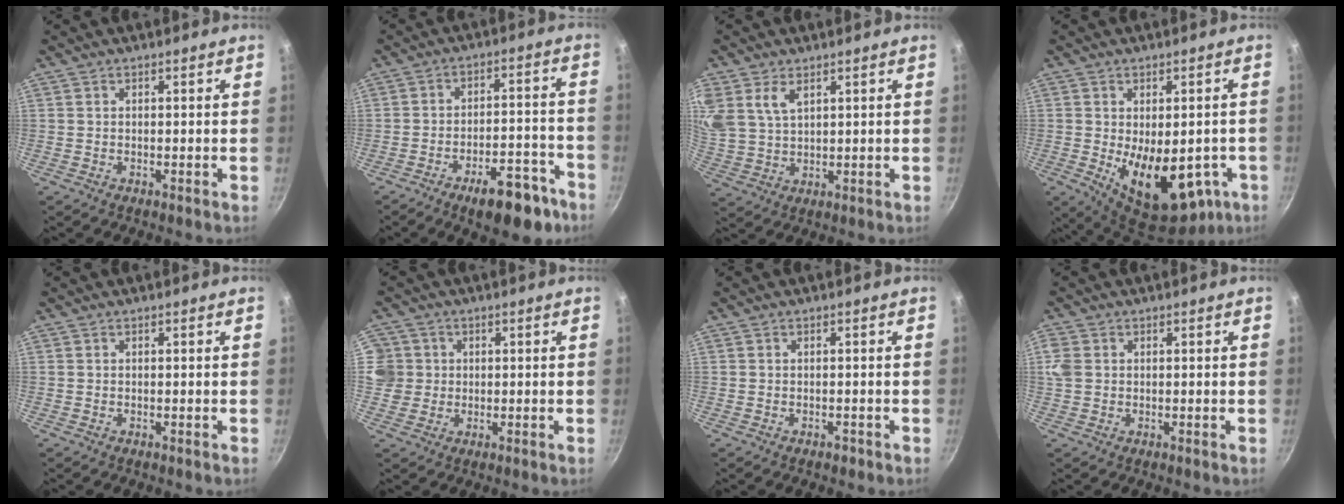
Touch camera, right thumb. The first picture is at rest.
{"total": 12.5, "force": [-8.0, 4.7, 8.4], "torque": [-0.104, 0.060, -0.116]}
{"total": 9.8, "force": [4.4, 6.1, 6.3], "torque": [-0.145, -0.003, 0.099]}
{"total": 18.4, "force": [-5.3, 10.1, 14.4], "torque": [-0.185, -0.002, -0.044]}
{"total": 0.0}
{"total": 6.4, "force": [0.9, 6.3, 0.7], "torque": [0.010, 0.013, 0.015]}
{"total": 0.6, "force": [-0.5, 0.3, 0.3], "torque": [0.000, 0.001, -0.007]}
{"total": 3.2, "force": [0.4, 2.6, 1.9], "torque": [-0.050, 0.006, 0.008]}